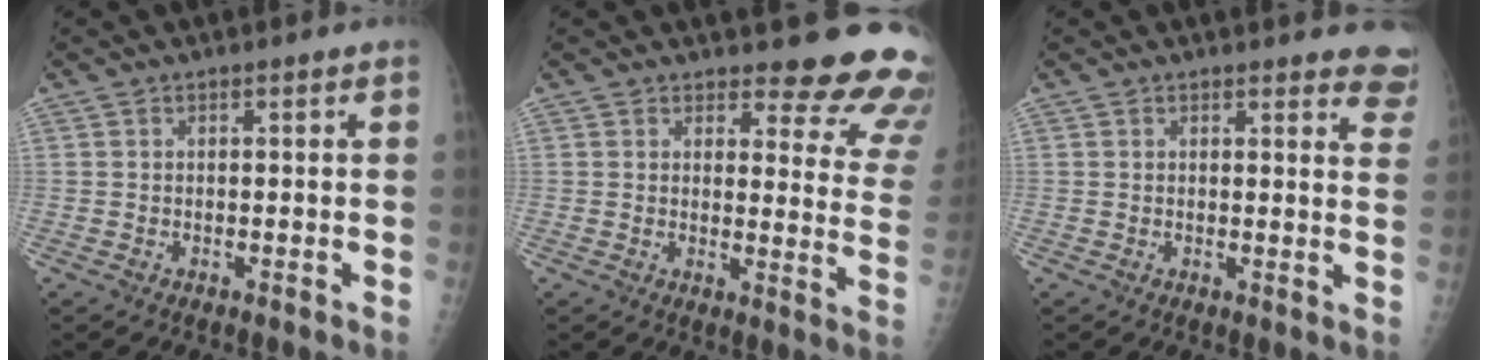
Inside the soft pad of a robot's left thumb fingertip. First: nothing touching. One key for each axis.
{"total": 16.2, "fx": 14.7, "fy": 4.7, "fz": 4.7, "tx": -0.001, "ty": -0.131, "tz": 0.143}
{"total": 7.2, "fx": 6.5, "fy": 2.1, "fz": 2.3, "tx": 0.014, "ty": -0.031, "tz": 0.044}